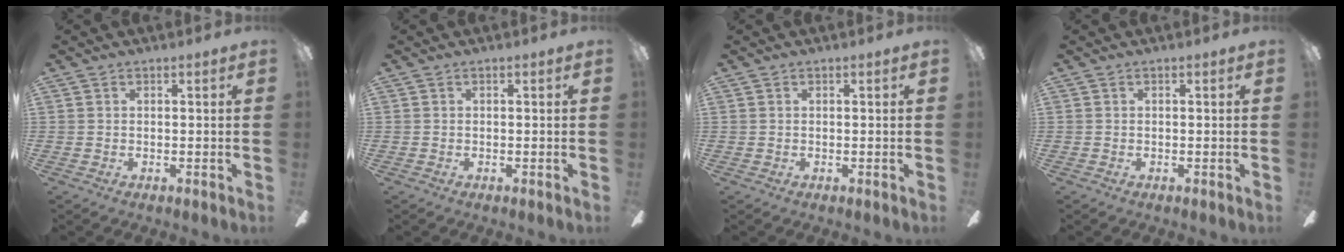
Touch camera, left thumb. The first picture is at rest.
{"total": 0.0}
{"total": 0.0}
{"total": 0.0}